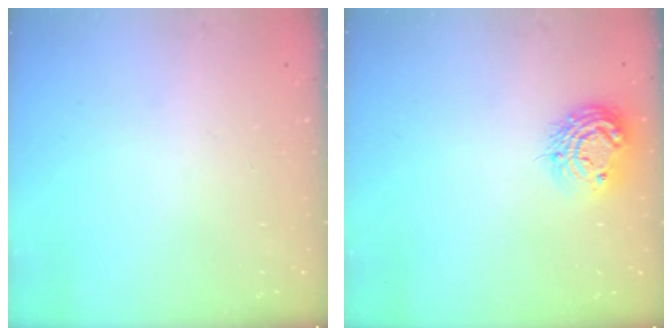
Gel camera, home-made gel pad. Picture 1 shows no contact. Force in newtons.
{"total": 11.0, "press": 11.0, "slide": 0.7}